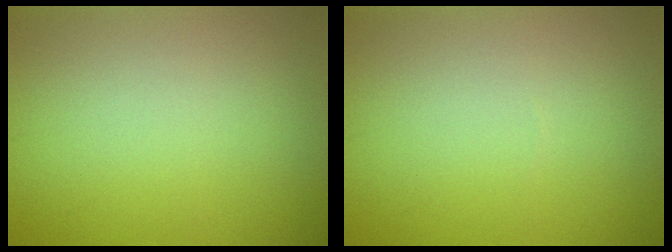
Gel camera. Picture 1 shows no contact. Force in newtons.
{"total": 0.0}